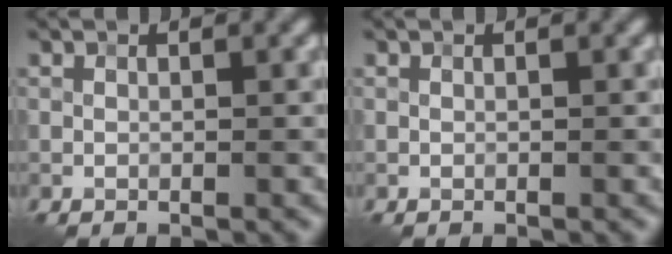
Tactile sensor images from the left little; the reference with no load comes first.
{"total": 0.0}